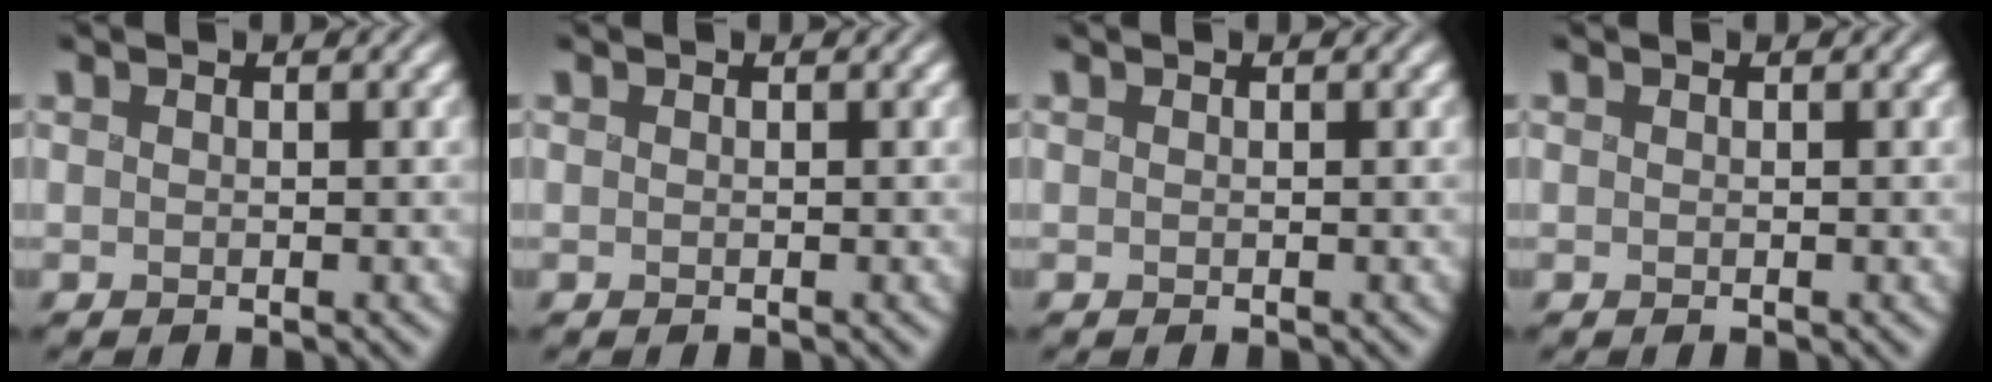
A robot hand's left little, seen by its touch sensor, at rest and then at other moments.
{"total": 0.0}
{"total": 0.0}
{"total": 0.0}